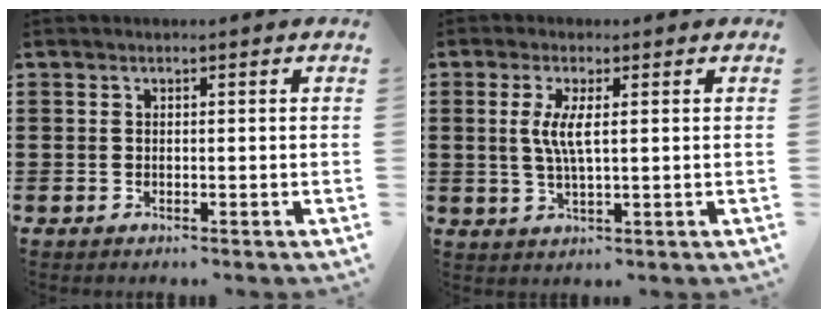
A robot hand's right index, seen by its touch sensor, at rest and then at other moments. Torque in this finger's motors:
{"motor_torque": [0.13, -0.06, 0.33, 0.12]}